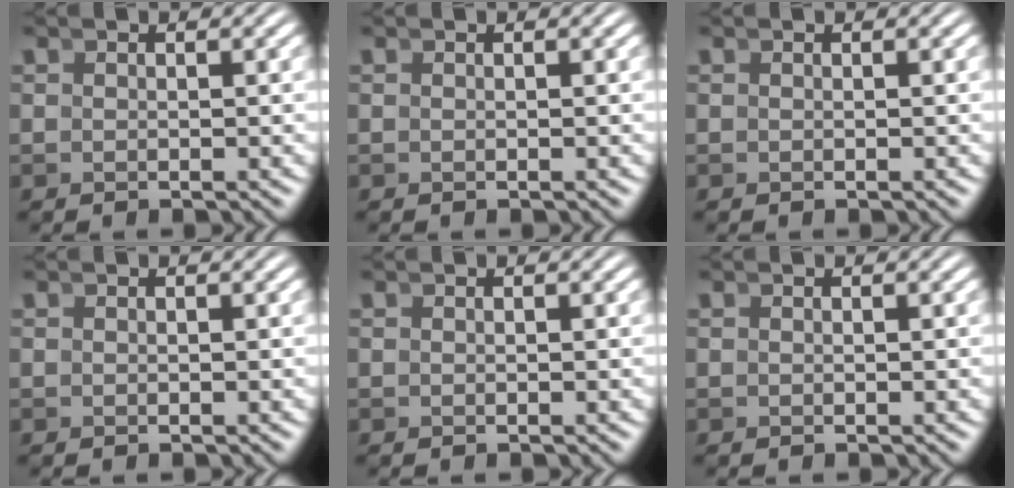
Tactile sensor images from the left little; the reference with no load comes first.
{"total": 0.0}
{"total": 0.0}
{"total": 0.0}
{"total": 0.0}
{"total": 0.0}